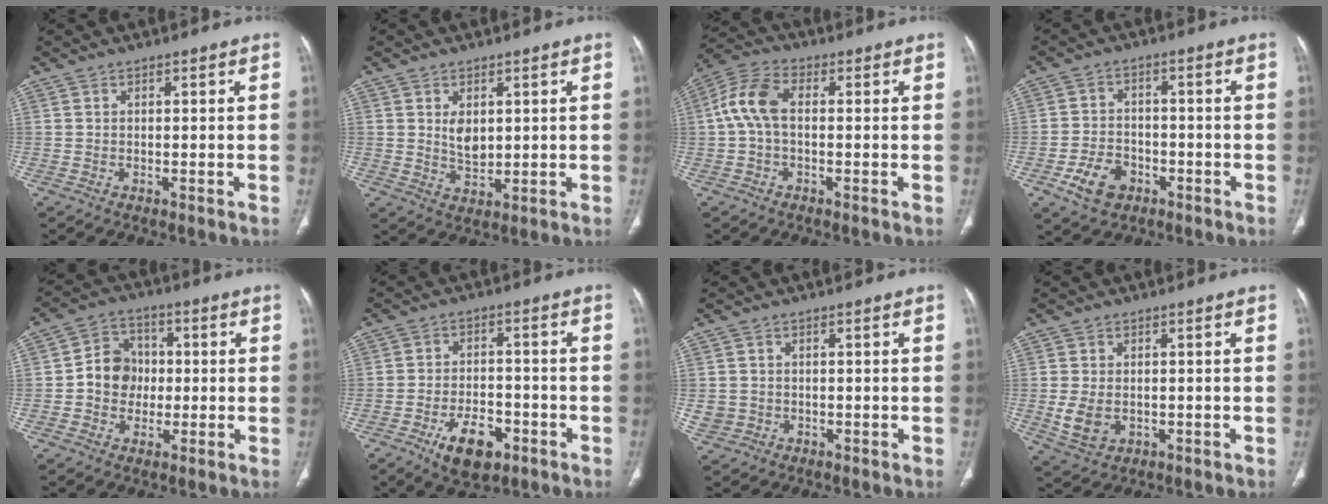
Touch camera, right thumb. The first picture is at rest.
{"total": 4.5, "force": [1.1, 2.9, 3.3], "torque": [-0.042, -0.014, 0.027]}
{"total": 7.9, "force": [0.1, 4.5, 6.5], "torque": [-0.140, 0.024, -0.006]}
{"total": 7.6, "force": [-3.6, 5.5, 3.9], "torque": [-0.058, 0.021, -0.059]}
{"total": 8.6, "force": [-0.5, 7.6, 4.0], "torque": [-0.030, 0.021, -0.019]}
{"total": 9.7, "force": [-5.0, 5.3, 6.4], "torque": [-0.090, 0.025, -0.076]}
{"total": 3.6, "force": [-0.5, 3.4, 1.2], "torque": [-0.018, 0.006, -0.001]}
{"total": 5.8, "force": [-0.8, 4.2, 3.9], "torque": [-0.073, -0.005, -0.004]}